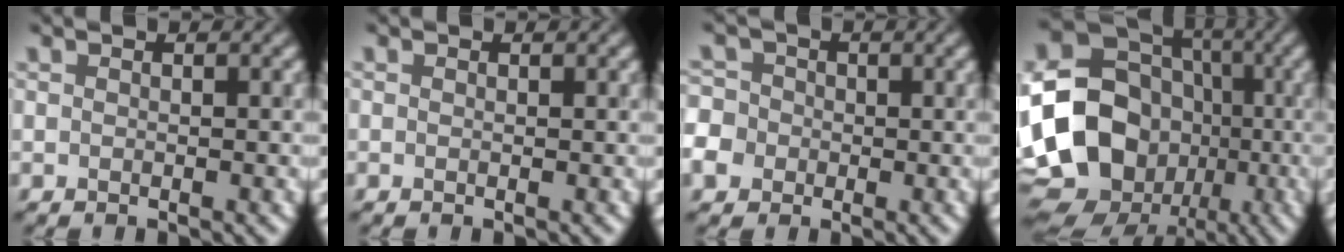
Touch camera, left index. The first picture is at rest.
{"total": 0.0}
{"total": 7.1, "force": [-2.9, 6.2, 2.0], "torque": [-0.057, 0.000, -0.079]}
{"total": 18.4, "force": [-2.5, 15.9, 9.0], "torque": [-0.194, -0.009, -0.079]}